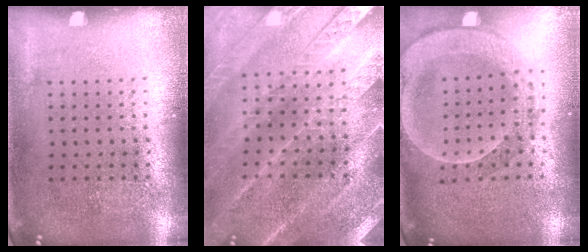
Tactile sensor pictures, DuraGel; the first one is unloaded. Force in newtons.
{"total": 2.5, "press": 2.5, "slide": 0.2}
{"total": 2.2, "press": 2.1, "slide": 0.8}